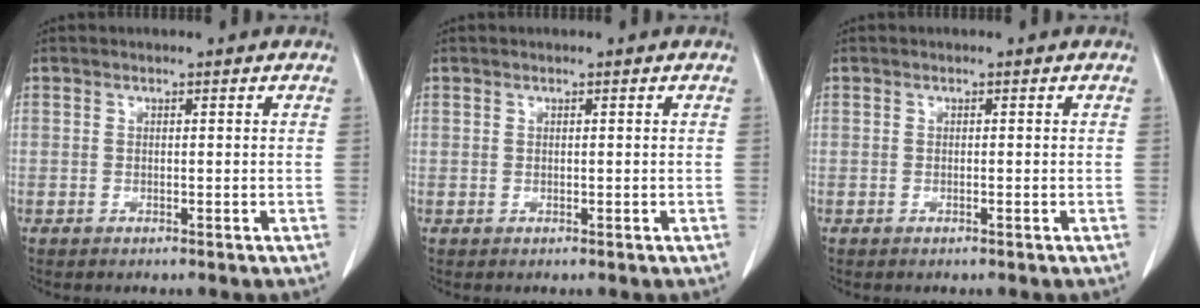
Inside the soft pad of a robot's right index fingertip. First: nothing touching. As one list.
[{"total": 0.0}, {"total": 0.0}]